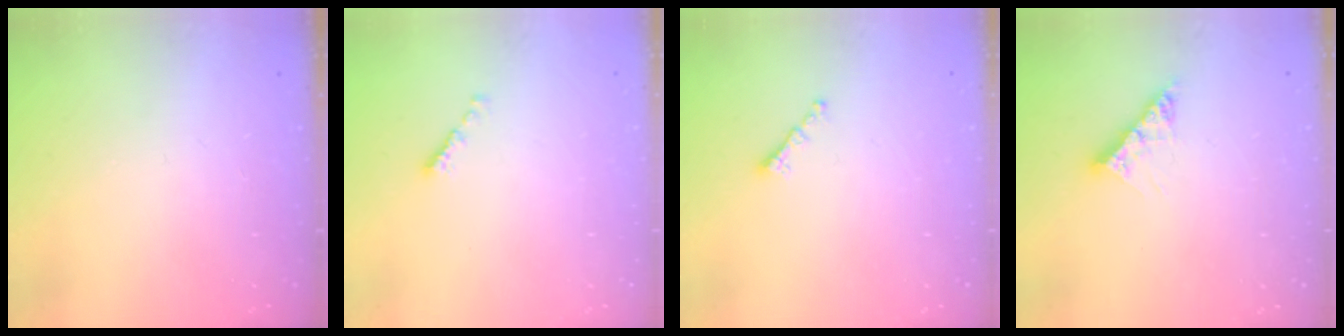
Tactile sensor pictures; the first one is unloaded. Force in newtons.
{"total": 0.7, "press": 0.5, "slide": 0.4}
{"total": 0.7, "press": 0.6, "slide": 0.4}
{"total": 7.6, "press": 7.6, "slide": 0.7}